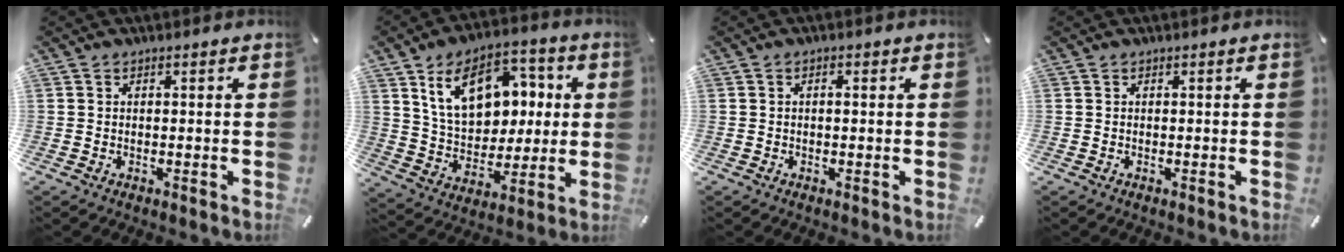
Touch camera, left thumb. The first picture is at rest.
{"total": 16.5, "force": [6.0, 12.2, 9.4], "torque": [-0.151, -0.007, 0.116]}
{"total": 1.0, "force": [0.0, 0.5, 0.9], "torque": [-0.018, 0.004, -0.001]}
{"total": 0.0}